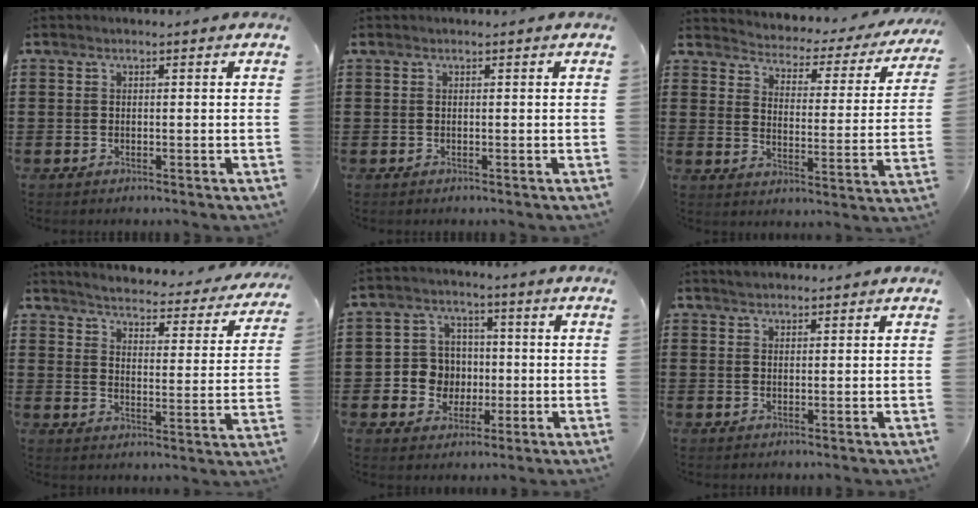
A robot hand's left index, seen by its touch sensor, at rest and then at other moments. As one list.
[{"total": 0.0}, {"total": 2.5, "force": [2.4, 0.4, 0.1], "torque": [-0.024, -0.031, 0.030]}, {"total": 3.4, "force": [3.3, -0.3, 0.7], "torque": [-0.036, -0.032, 0.048]}, {"total": 6.3, "force": [-0.4, 6.1, 1.5], "torque": [-0.051, 0.017, -0.004]}, {"total": 1.6, "force": [1.5, 0.5, 0.3], "torque": [-0.008, 0.001, 0.029]}]